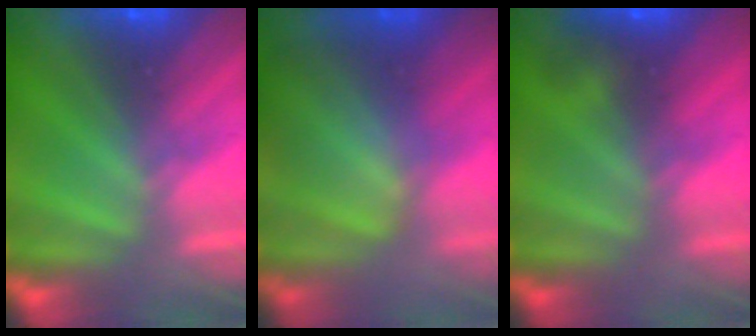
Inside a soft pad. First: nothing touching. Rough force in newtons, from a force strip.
{"total": 4.7}
{"total": 2.3}